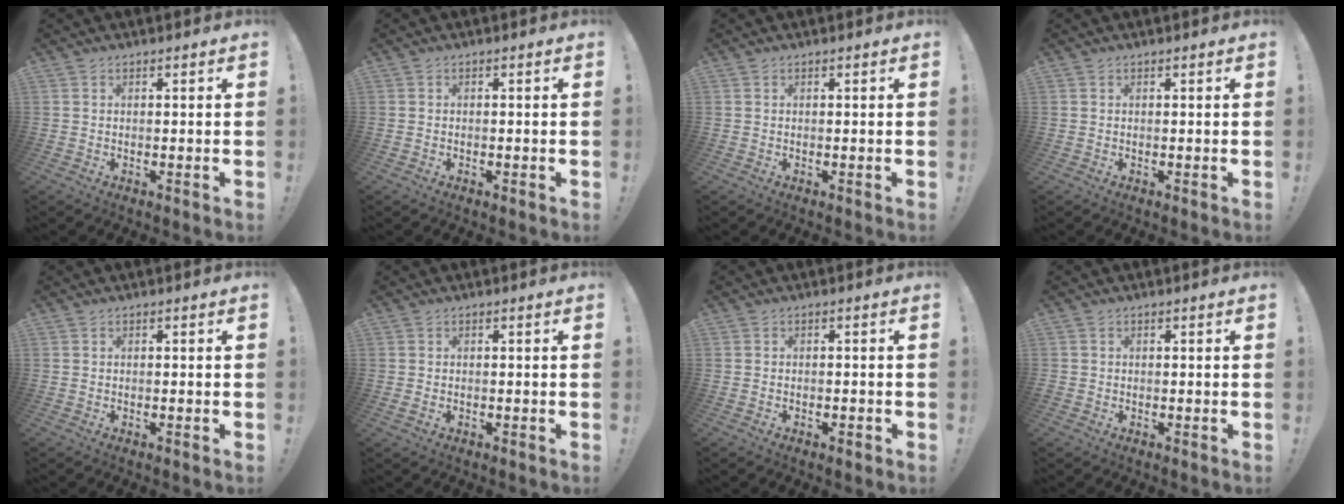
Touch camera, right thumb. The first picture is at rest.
{"total": 0.7, "force": [-0.6, 0.2, 0.2], "torque": [-0.008, 0.002, -0.010]}
{"total": 0.0}
{"total": 0.0}
{"total": 0.6, "force": [-0.5, 0.0, 0.3], "torque": [-0.009, 0.002, -0.009]}
{"total": 1.1, "force": [-0.5, 0.7, 0.7], "torque": [-0.010, 0.001, -0.008]}
{"total": 1.4, "force": [-1.1, 0.6, 0.7], "torque": [-0.013, 0.004, -0.018]}
{"total": 0.9, "force": [-0.4, 0.8, 0.2], "torque": [-0.006, 0.003, -0.006]}